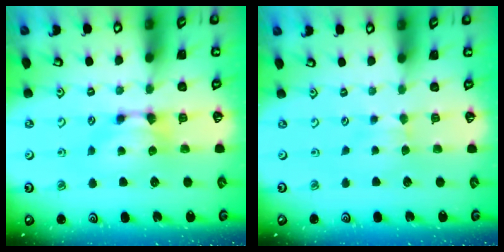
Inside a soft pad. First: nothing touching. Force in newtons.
{"total": 1.9, "press": 1.8, "slide": 0.4}